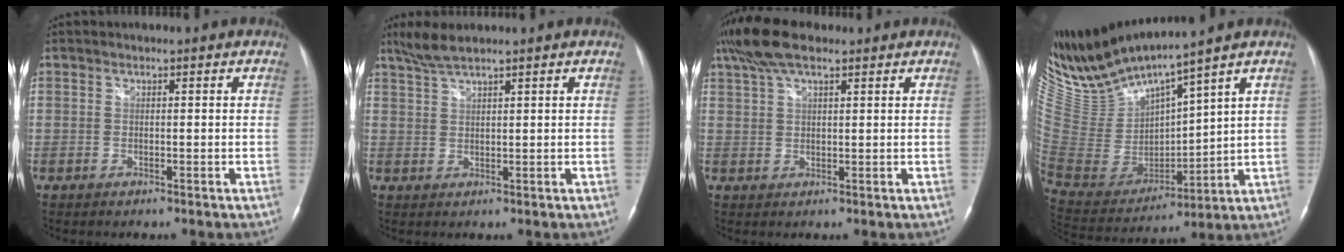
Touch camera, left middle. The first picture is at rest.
{"total": 3.5, "force": [3.0, -0.1, 1.8], "torque": [-0.050, 0.009, 0.065]}
{"total": 7.9, "force": [5.6, 2.3, 5.0], "torque": [-0.112, 0.028, 0.104]}
{"total": 13.6, "force": [12.6, -0.8, 5.1], "torque": [-0.118, -0.018, 0.267]}